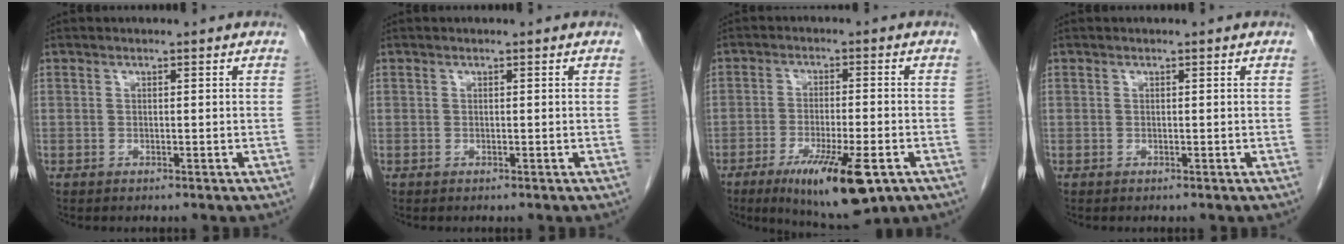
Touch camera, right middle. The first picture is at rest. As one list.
[{"total": 0.0}, {"total": 12.4, "force": [-6.5, 2.5, 10.3], "torque": [-0.167, -0.026, -0.096]}, {"total": 0.0}]